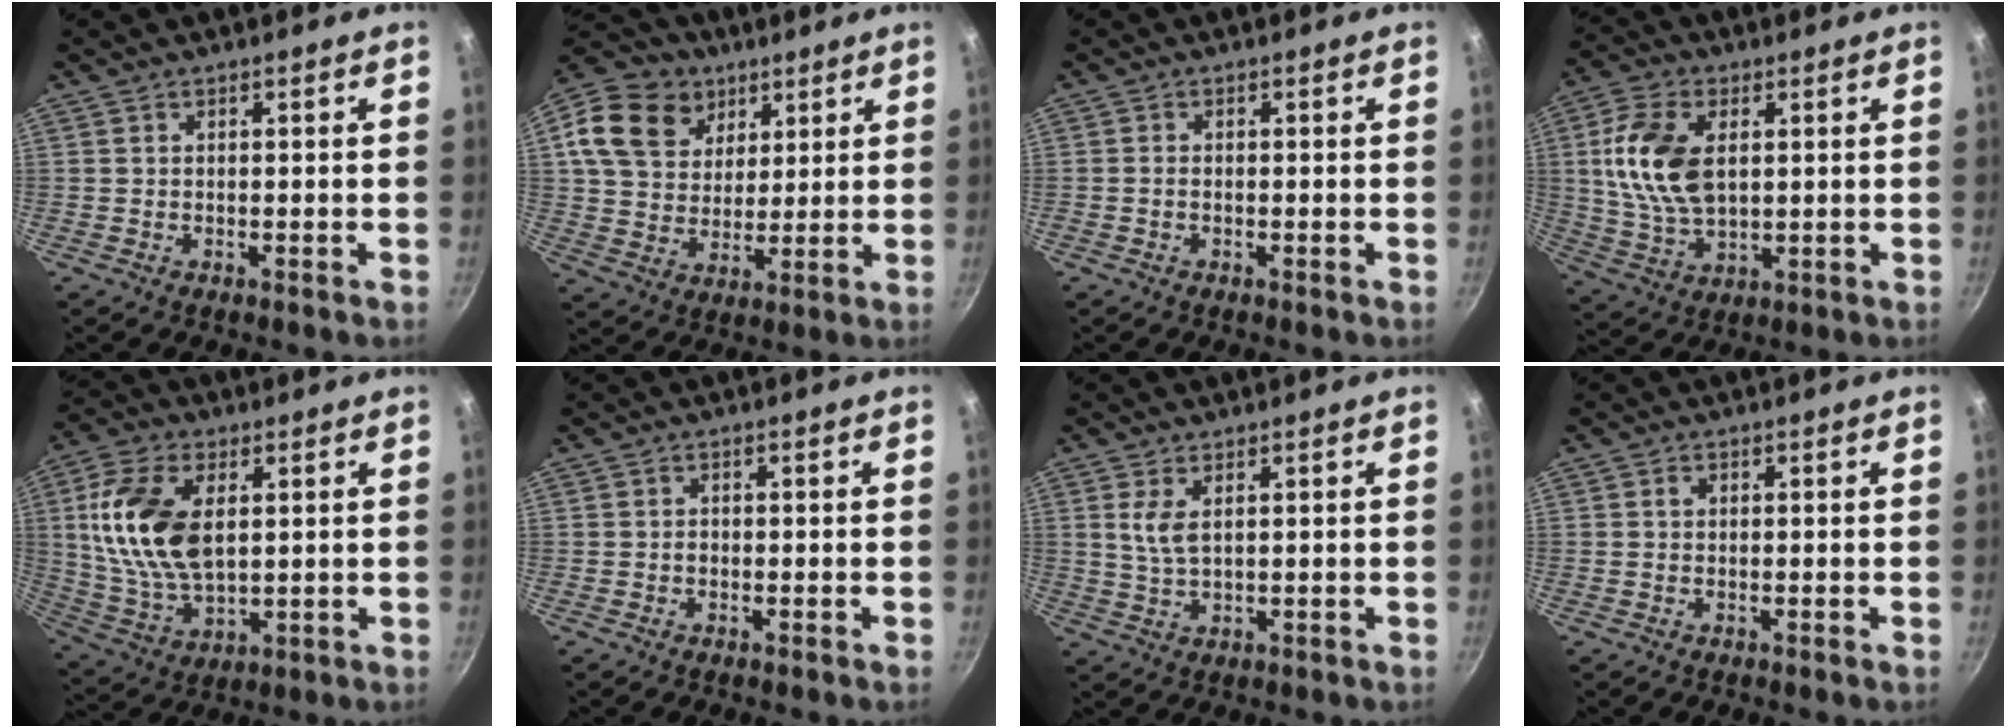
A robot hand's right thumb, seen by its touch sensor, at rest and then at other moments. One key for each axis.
{"total": 19.3, "fx": 8.5, "fy": 14.8, "fz": 8.9, "tx": -0.168, "ty": 0.004, "tz": 0.149}
{"total": 0.8, "fx": -0.3, "fy": 0.5, "fz": 0.5, "tx": -0.010, "ty": 0.004, "tz": -0.006}
{"total": 13.8, "fx": 2.5, "fy": 8.2, "fz": 10.8, "tx": -0.200, "ty": -0.008, "tz": 0.052}
{"total": 16.3, "fx": 3.2, "fy": 9.4, "fz": 12.9, "tx": -0.238, "ty": -0.009, "tz": 0.069}
{"total": 0.8, "fx": -0.2, "fy": 0.7, "fz": 0.4, "tx": -0.007, "ty": 0.004, "tz": -0.005}
{"total": 4.1, "fx": 1.4, "fy": 1.8, "fz": 3.4, "tx": -0.068, "ty": -0.011, "tz": 0.030}
{"total": 0.8, "fx": 0.1, "fy": 0.7, "fz": 0.4, "tx": -0.008, "ty": 0.005, "tz": 0.001}